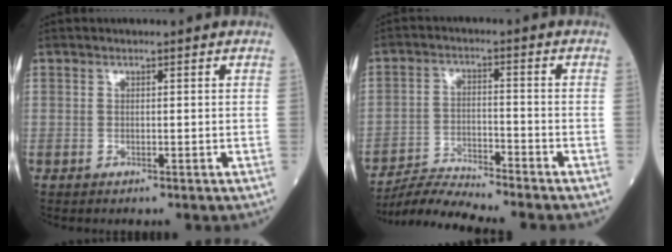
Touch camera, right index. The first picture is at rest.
{"total": 6.4, "force": [-6.2, -1.6, 0.2], "torque": [-0.012, -0.010, -0.118]}